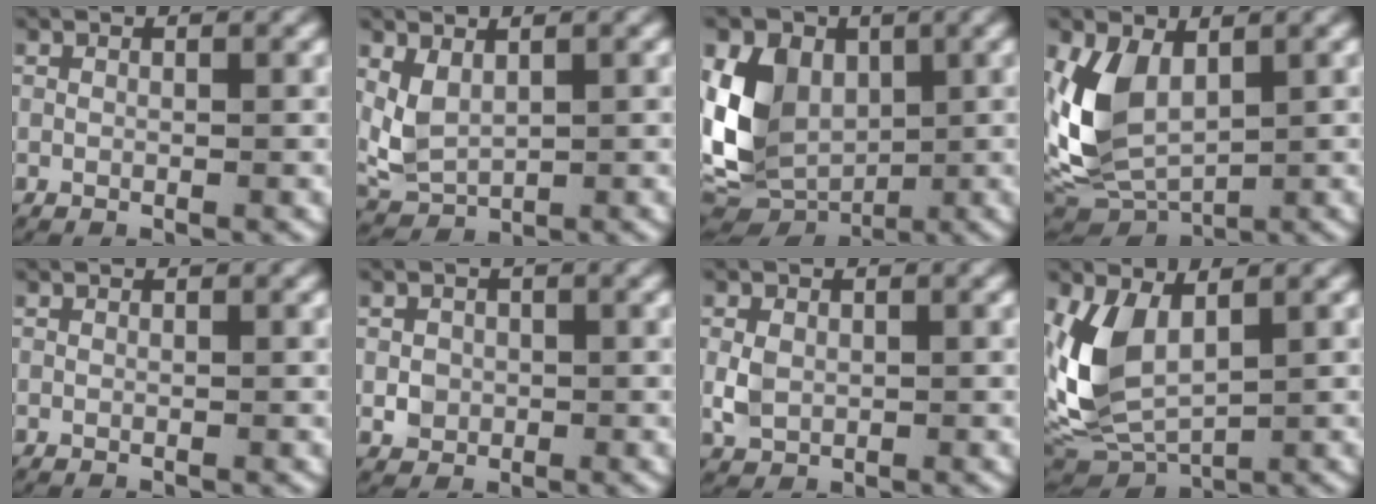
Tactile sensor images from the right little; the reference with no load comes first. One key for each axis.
{"total": 3.7, "fx": 0.8, "fy": 2.8, "fz": 2.3, "tx": -0.069, "ty": -0.011, "tz": 0.026}
{"total": 8.2, "fx": 0.0, "fy": 6.5, "fz": 5.0, "tx": -0.109, "ty": -0.025, "tz": 0.008}
{"total": 6.7, "fx": 0.9, "fy": 4.5, "fz": 4.9, "tx": -0.118, "ty": -0.017, "tz": 0.024}
{"total": 0.0}
{"total": 1.6, "fx": -0.1, "fy": 1.5, "fz": 0.5, "tx": -0.007, "ty": 0.003, "tz": -0.003}
{"total": 2.2, "fx": 0.0, "fy": 1.7, "fz": 1.3, "tx": -0.034, "ty": -0.002, "tz": 0.003}
{"total": 6.3, "fx": 1.0, "fy": 3.9, "fz": 4.9, "tx": -0.123, "ty": -0.013, "tz": 0.027}